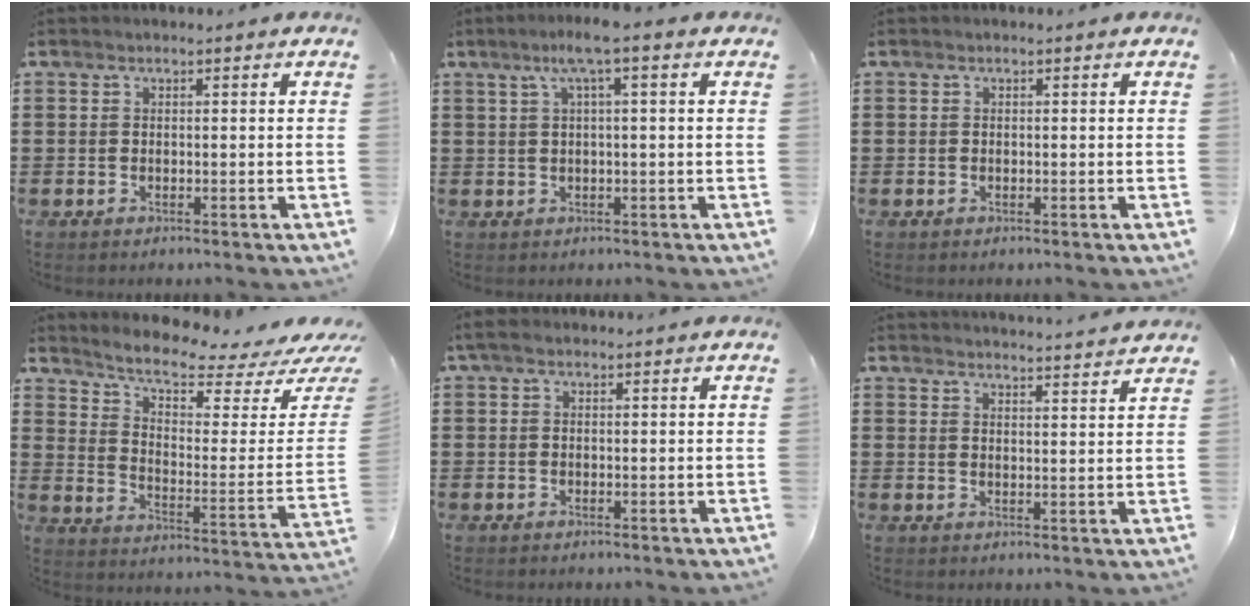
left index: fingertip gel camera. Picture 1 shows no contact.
{"total": 4.2, "force": [1.6, -0.2, 3.9], "torque": [-0.077, 0.001, 0.024]}
{"total": 0.0}
{"total": 6.3, "force": [5.3, 1.2, 3.3], "torque": [-0.074, -0.046, 0.085]}
{"total": 1.3, "force": [0.2, 0.8, 1.0], "torque": [-0.022, 0.006, 0.003]}
{"total": 3.3, "force": [3.2, -0.8, 0.1], "torque": [-0.013, -0.022, 0.058]}